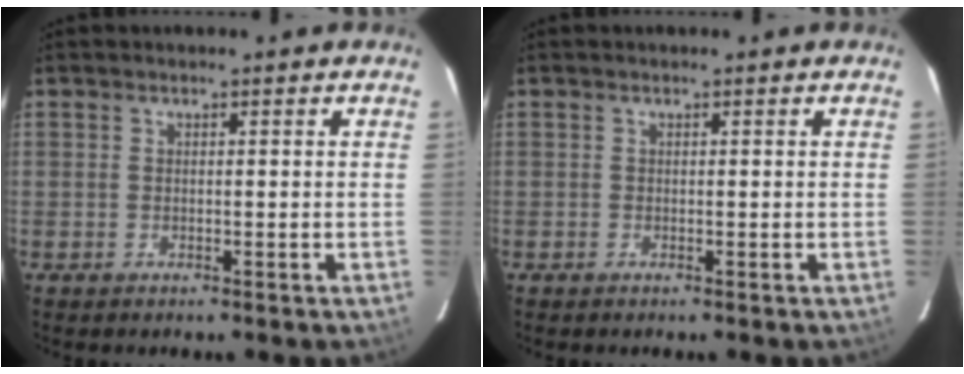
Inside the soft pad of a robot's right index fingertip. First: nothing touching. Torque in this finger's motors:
{"motor_torque": [-0.01, 0.04, 0.00, -0.02]}